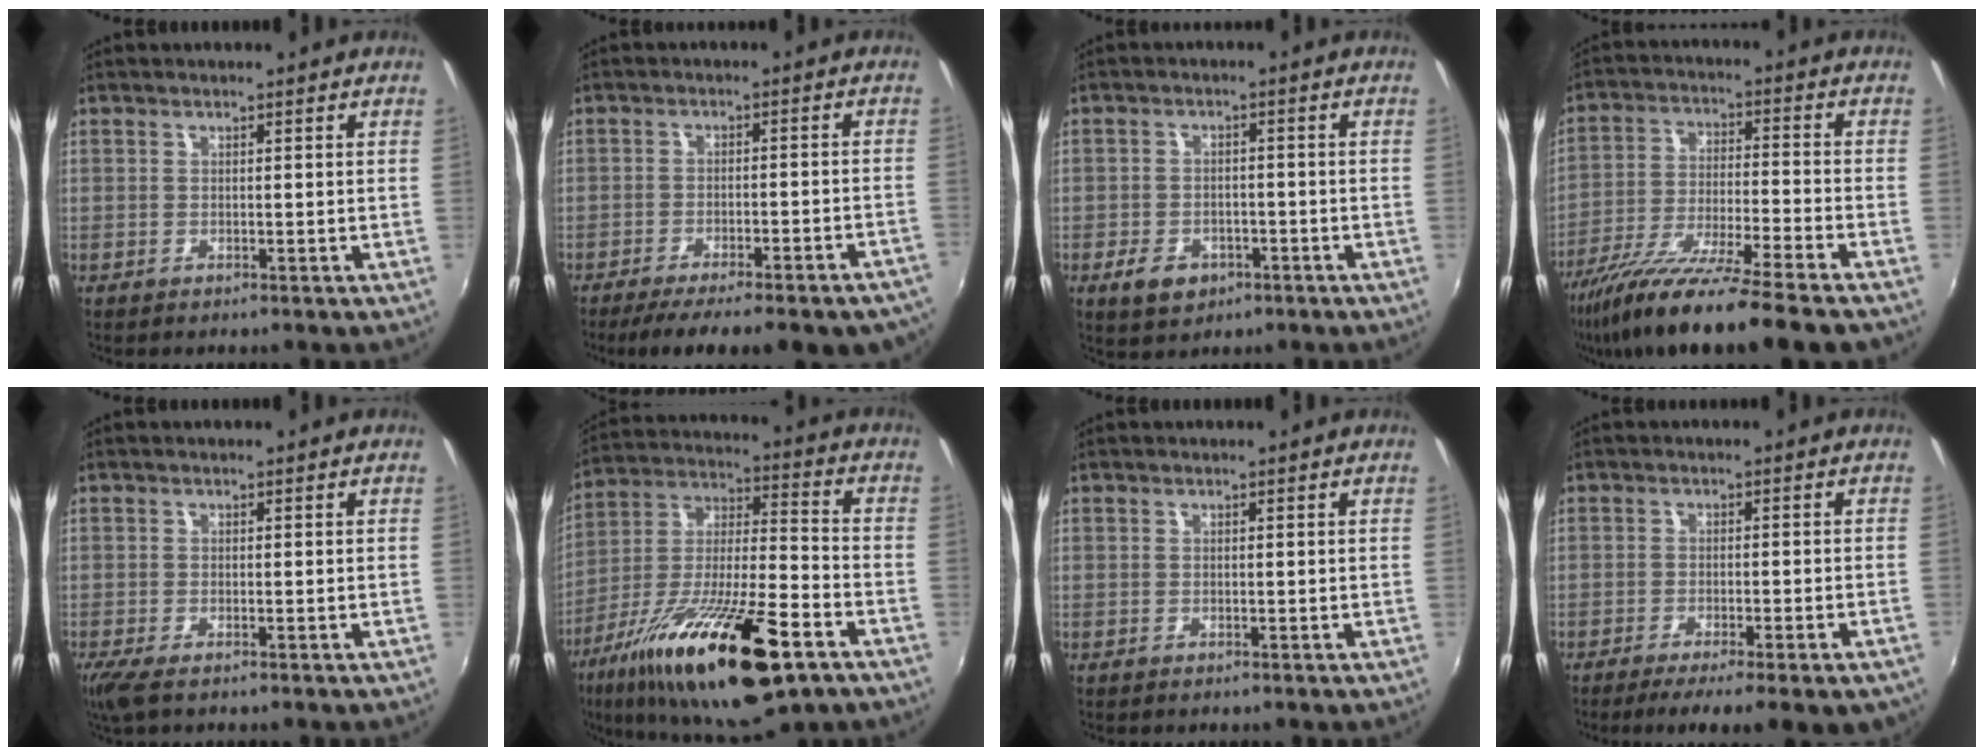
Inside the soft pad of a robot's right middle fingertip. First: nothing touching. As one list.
[{"total": 18.8, "force": [-15.5, 3.9, 9.8], "torque": [-0.155, -0.036, -0.197]}, {"total": 6.4, "force": [-3.4, 4.3, 3.3], "torque": [-0.086, -0.002, -0.048]}, {"total": 18.4, "force": [-14.8, -0.2, 11.0], "torque": [-0.206, -0.051, -0.251]}, {"total": 2.7, "force": [-1.6, 0.2, 2.1], "torque": [-0.045, -0.011, -0.031]}, {"total": 27.0, "force": [-14.3, 7.5, 21.6], "torque": [-0.382, -0.047, -0.243]}, {"total": 0.0}, {"total": 10.5, "force": [-7.6, 1.4, 7.1], "torque": [-0.117, -0.037, -0.103]}]